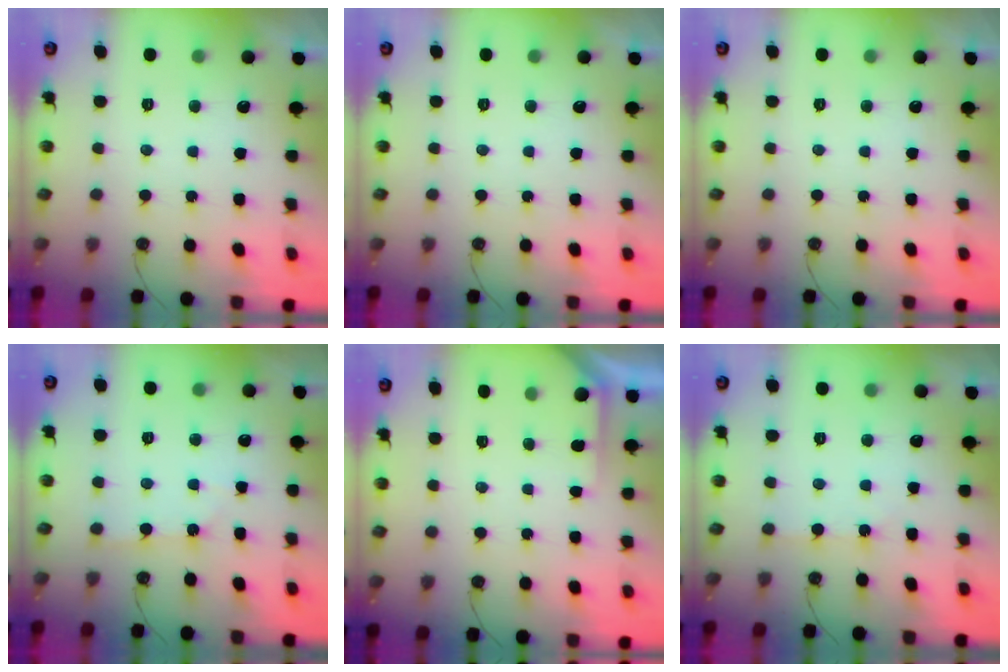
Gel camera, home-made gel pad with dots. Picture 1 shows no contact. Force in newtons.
{"total": 0.0}
{"total": 0.0}
{"total": 1.8, "press": 1.7, "slide": 0.3}
{"total": 2.9, "press": 2.8, "slide": 0.2}
{"total": 3.9, "press": 3.9, "slide": 0.7}